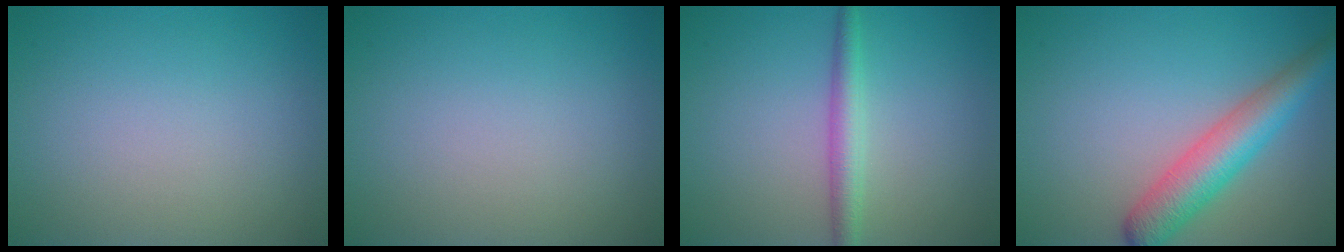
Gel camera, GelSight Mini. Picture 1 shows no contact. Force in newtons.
{"total": 0.0}
{"total": 2.5, "press": 2.5, "slide": 0.0}
{"total": 5.4, "press": 5.4, "slide": 0.2}